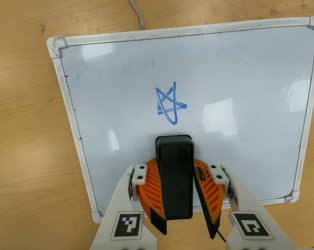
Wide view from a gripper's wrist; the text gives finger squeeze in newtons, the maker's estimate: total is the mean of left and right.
{"total": 9.4, "left": 9.3, "right": 9.6}